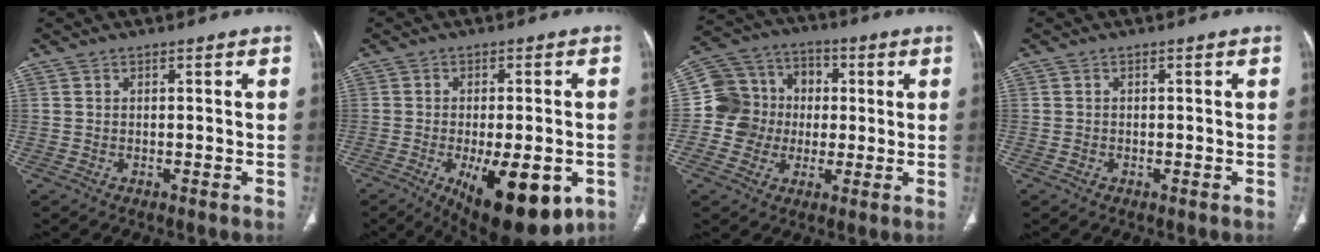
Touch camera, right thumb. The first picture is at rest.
{"total": 16.6, "force": [-6.4, 6.8, 13.7], "torque": [-0.165, -0.005, -0.074]}
{"total": 13.8, "force": [0.3, 12.9, 4.8], "torque": [-0.055, 0.029, 0.007]}
{"total": 0.6, "force": [-0.3, 0.5, 0.2], "torque": [-0.002, 0.003, -0.006]}